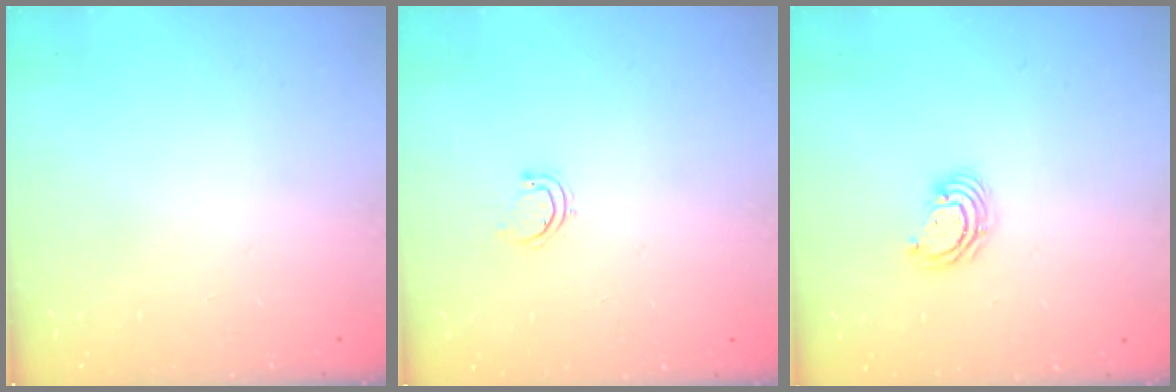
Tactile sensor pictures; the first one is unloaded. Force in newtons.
{"total": 3.8, "press": 3.5, "slide": 1.6}
{"total": 4.0, "press": 3.9, "slide": 0.3}